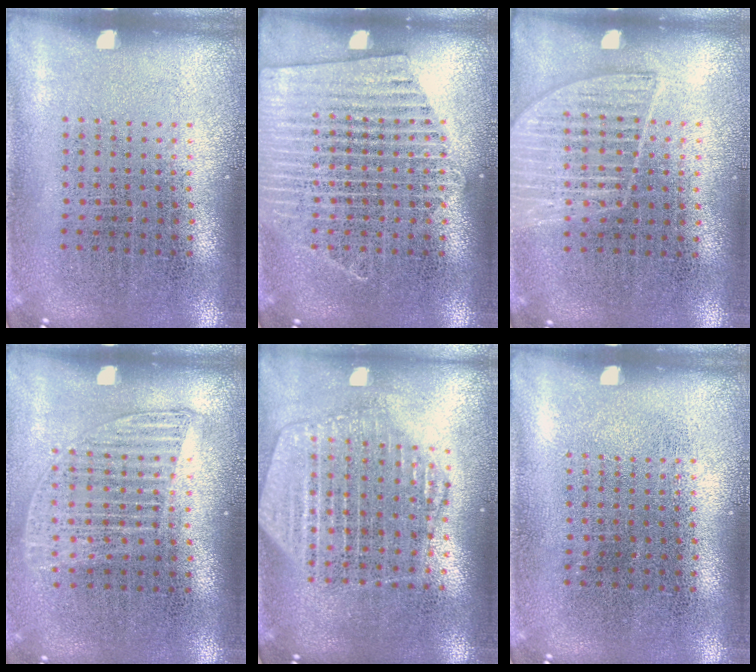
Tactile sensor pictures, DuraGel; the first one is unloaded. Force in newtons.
{"total": 2.6, "press": 2.6, "slide": 0.3}
{"total": 1.4, "press": 1.3, "slide": 0.6}
{"total": 1.2, "press": 1.1, "slide": 0.6}
{"total": 2.1, "press": 1.9, "slide": 0.9}
{"total": 0.0}